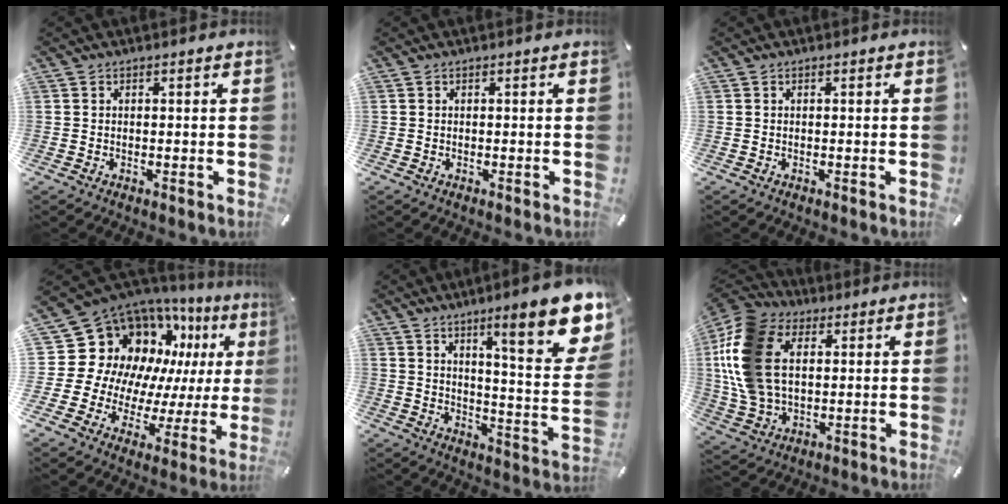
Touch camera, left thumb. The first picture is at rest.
{"total": 0.0}
{"total": 0.0}
{"total": 16.8, "force": [8.3, 13.2, 6.2], "torque": [-0.096, -0.097, 0.179]}
{"total": 18.7, "force": [10.9, 4.5, 14.4], "torque": [-0.198, -0.080, 0.167]}
{"total": 18.5, "force": [3.6, 13.2, 12.4], "torque": [-0.301, 0.003, 0.064]}